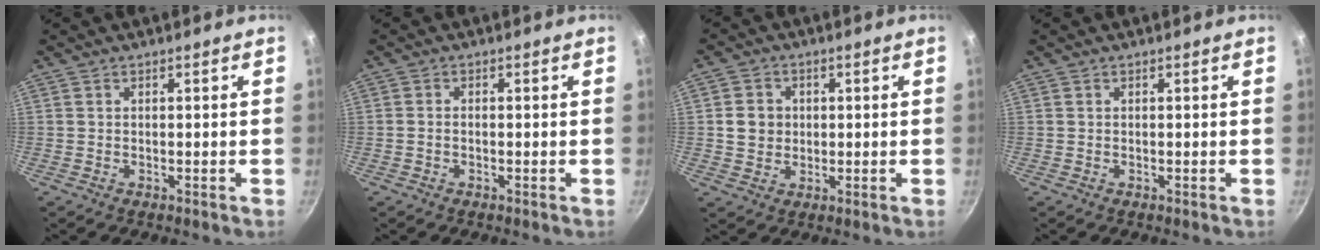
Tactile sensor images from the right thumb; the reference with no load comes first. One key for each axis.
{"total": 1.0, "fx": -0.4, "fy": 0.6, "fz": 0.6, "tx": -0.012, "ty": 0.008, "tz": -0.008}
{"total": 5.2, "fx": 0.4, "fy": 4.7, "fz": 2.2, "tx": -0.018, "ty": 0.006, "tz": 0.004}
{"total": 0.0}